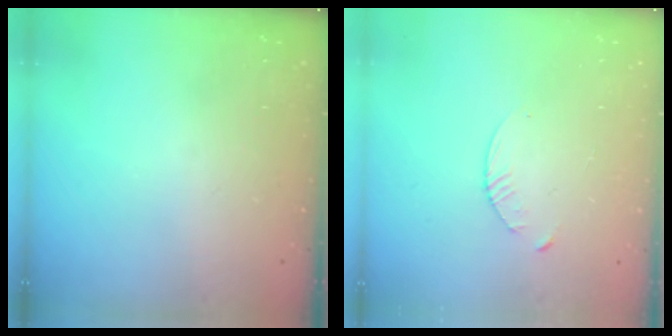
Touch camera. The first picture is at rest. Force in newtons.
{"total": 3.8, "press": 3.7, "slide": 0.5}